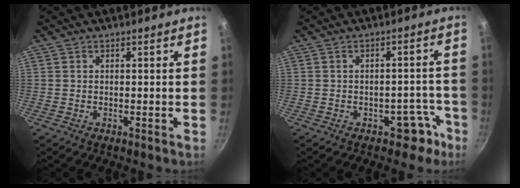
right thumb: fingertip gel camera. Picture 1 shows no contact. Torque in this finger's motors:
{"motor_torque": [2.58, 2.38, 0.34, -0.45, 0.00]}